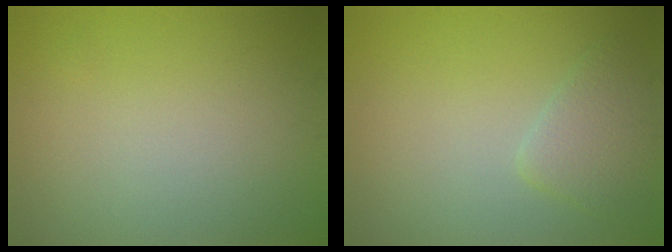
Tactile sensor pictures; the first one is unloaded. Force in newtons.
{"total": 2.4, "press": 2.4, "slide": 0.2}